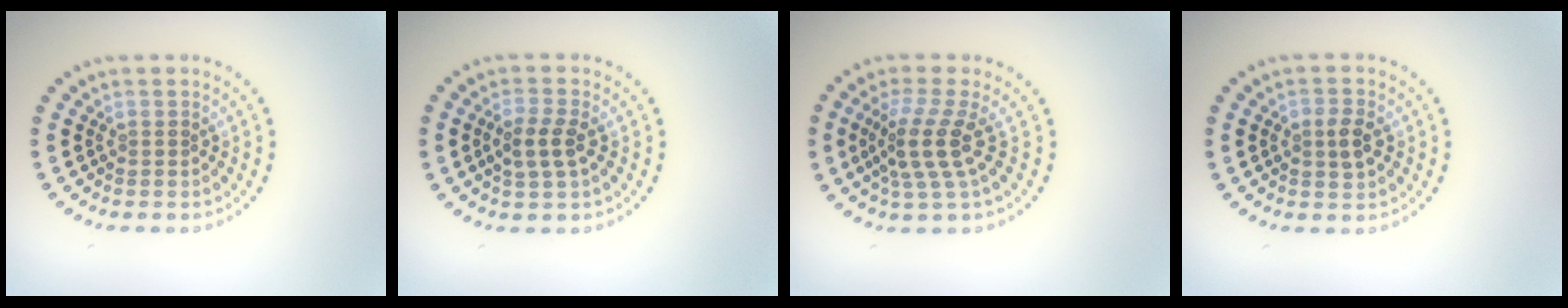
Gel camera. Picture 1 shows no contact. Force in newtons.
{"total": 2.5, "press": 2.4, "slide": 0.7}
{"total": 3.6, "press": 2.6, "slide": 2.5}
{"total": 2.0, "press": 2.0, "slide": 0.1}